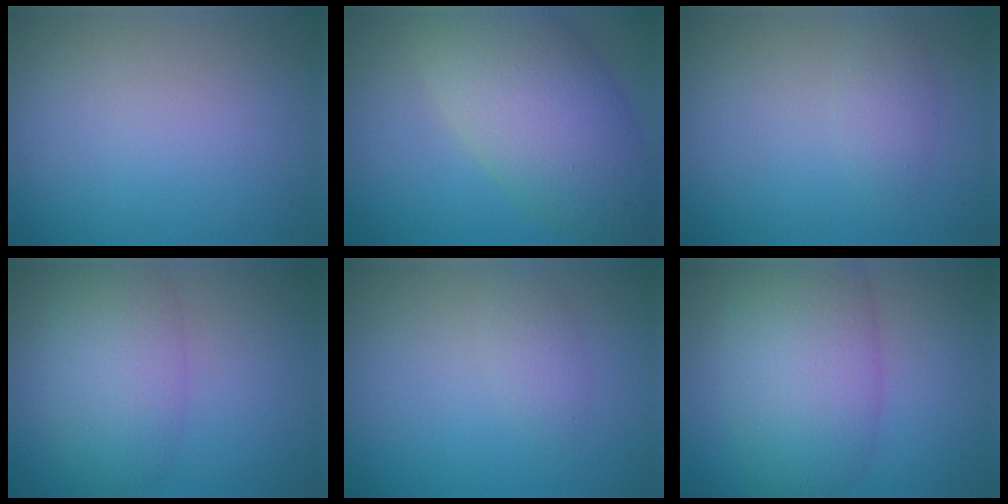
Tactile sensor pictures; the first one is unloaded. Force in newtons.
{"total": 9.5, "press": 9.5, "slide": 0.6}
{"total": 1.6, "press": 1.6, "slide": 0.1}
{"total": 5.8, "press": 5.8, "slide": 0.3}
{"total": 1.4, "press": 1.4, "slide": 0.1}
{"total": 8.7, "press": 8.6, "slide": 0.2}